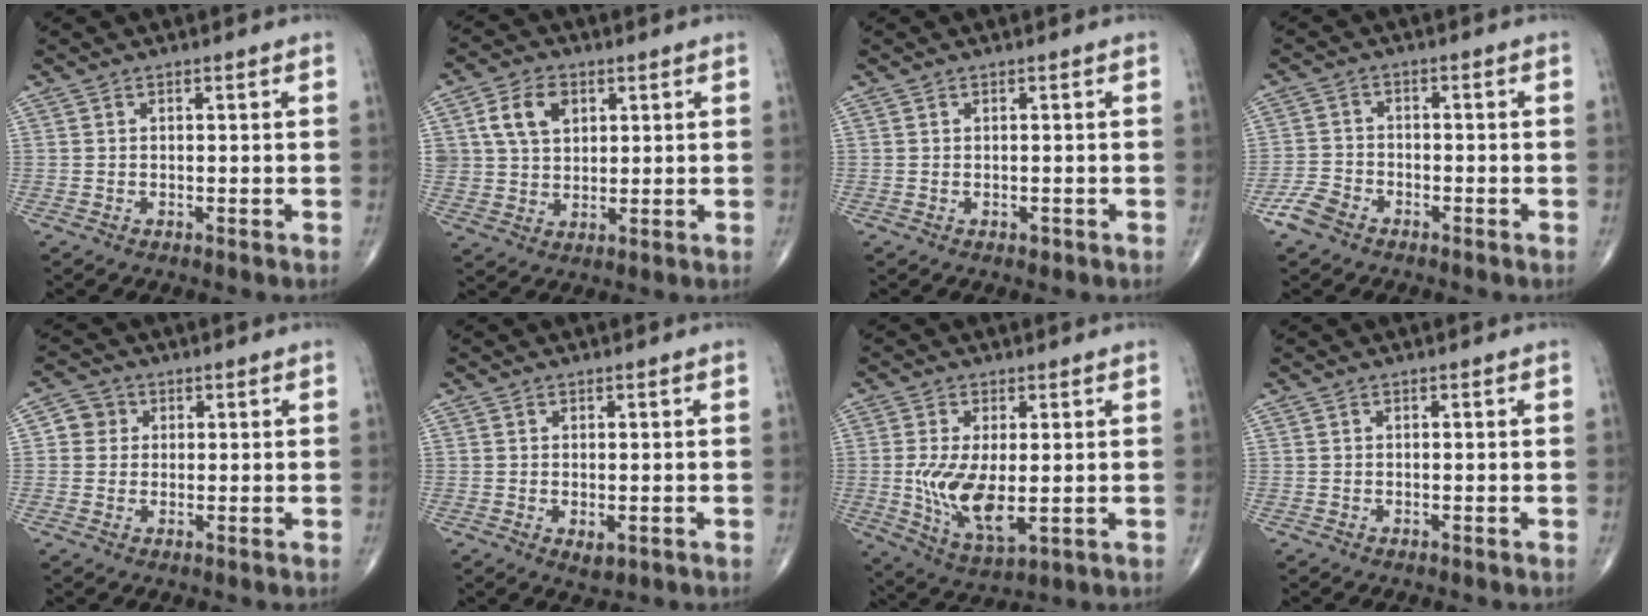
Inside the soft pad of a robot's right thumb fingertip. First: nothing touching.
{"total": 8.5, "force": [3.0, 6.1, 5.1], "torque": [-0.074, -0.006, 0.057]}
{"total": 0.6, "force": [-0.2, 0.4, 0.4], "torque": [-0.007, -0.001, -0.001]}
{"total": 4.6, "force": [-3.2, 2.8, 2.0], "torque": [-0.043, 0.012, -0.063]}
{"total": 3.8, "force": [0.7, 3.6, 0.9], "torque": [0.010, 0.003, 0.006]}
{"total": 1.6, "force": [-0.3, 0.8, 1.4], "torque": [-0.021, -0.005, -0.001]}
{"total": 10.9, "force": [-0.5, 4.9, 9.8], "torque": [-0.189, -0.026, 0.003]}
{"total": 0.0}